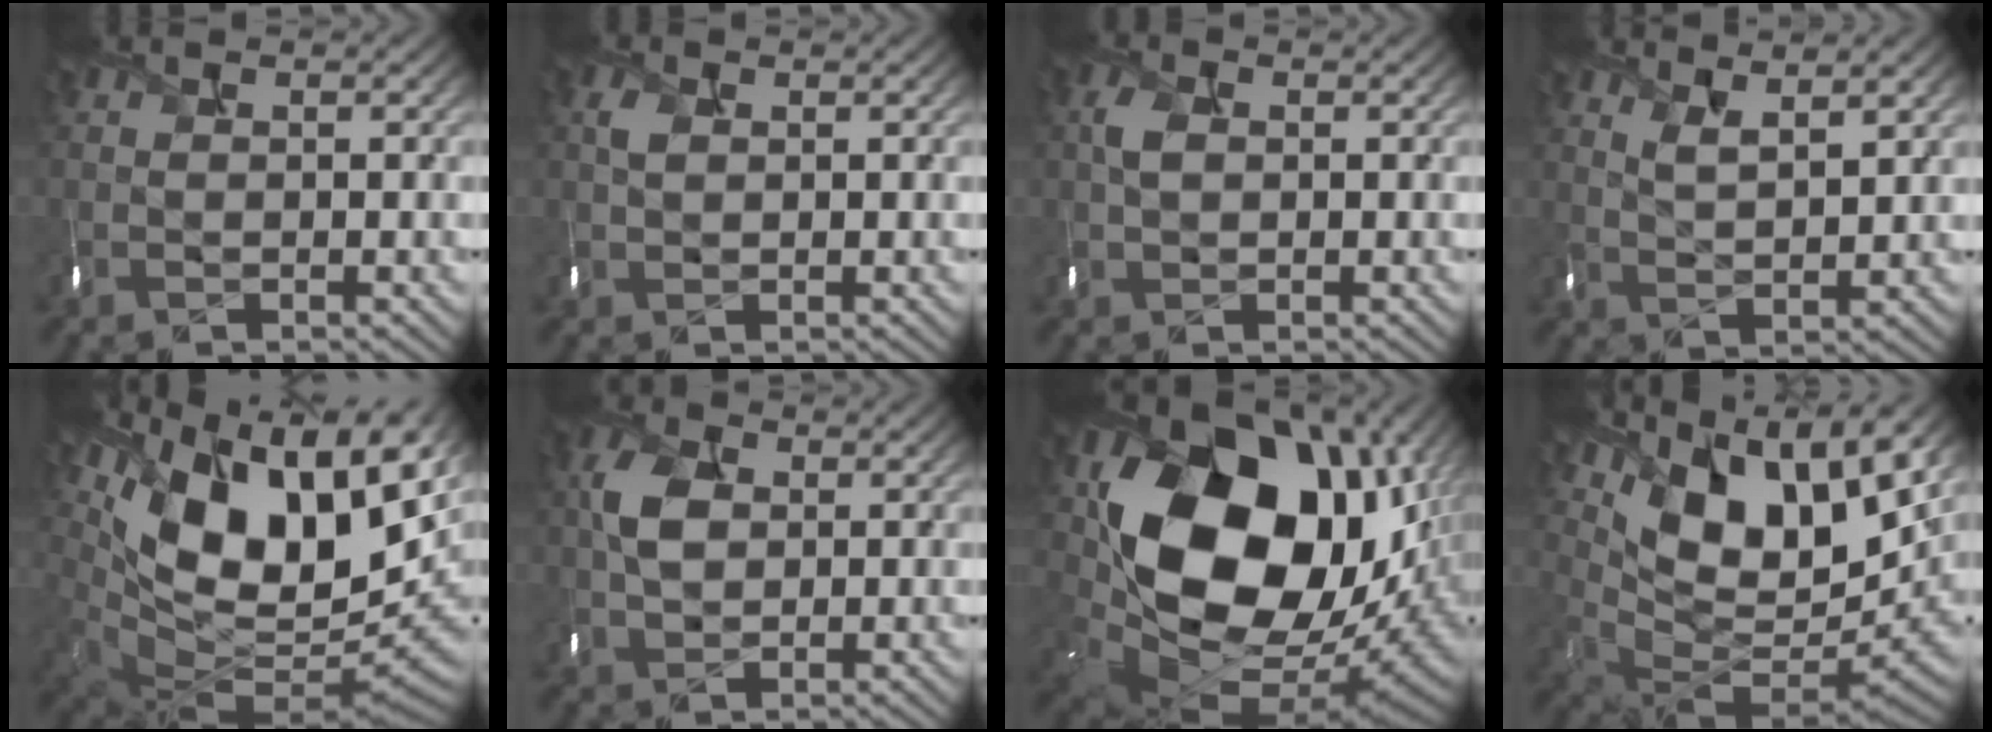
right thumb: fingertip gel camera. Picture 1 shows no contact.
{"total": 1.0, "force": [0.3, 0.8, 0.4], "torque": [-0.022, -0.005, 0.010]}
{"total": 1.6, "force": [0.1, 1.3, 1.0], "torque": [-0.034, -0.006, 0.006]}
{"total": 3.7, "force": [2.7, 0.8, 2.3], "torque": [-0.044, -0.008, 0.061]}
{"total": 18.4, "force": [6.7, 9.6, 14.2], "torque": [-0.248, -0.002, 0.143]}
{"total": 4.1, "force": [0.7, 3.2, 2.4], "torque": [-0.065, -0.005, 0.013]}
{"total": 20.1, "force": [4.1, 14.8, 12.9], "torque": [-0.276, -0.046, 0.113]}
{"total": 16.1, "force": [7.6, 7.6, 12.0], "torque": [-0.242, 0.009, 0.148]}